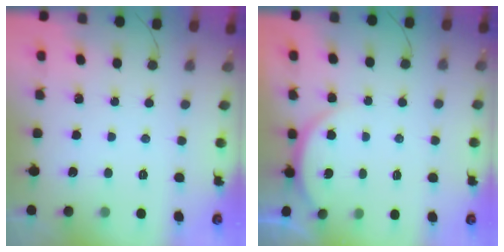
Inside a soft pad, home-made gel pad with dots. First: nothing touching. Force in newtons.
{"total": 4.8, "press": 4.7, "slide": 0.5}